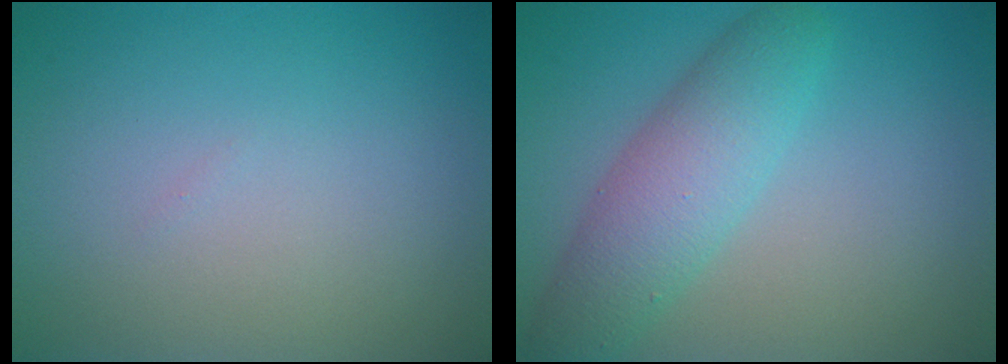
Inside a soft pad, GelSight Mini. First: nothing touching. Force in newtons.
{"total": 5.2, "press": 5.2, "slide": 0.2}